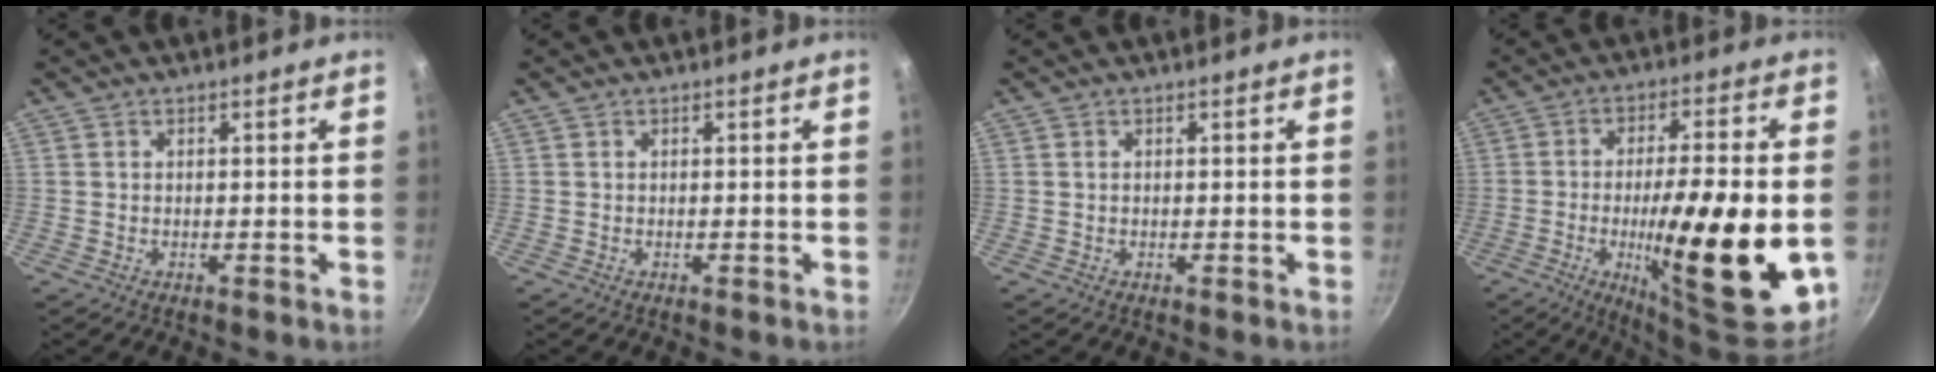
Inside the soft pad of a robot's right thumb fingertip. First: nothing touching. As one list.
[{"total": 0.0}, {"total": 0.0}, {"total": 23.8, "force": [-4.7, 6.2, 22.5], "torque": [-0.328, 0.006, -0.065]}]